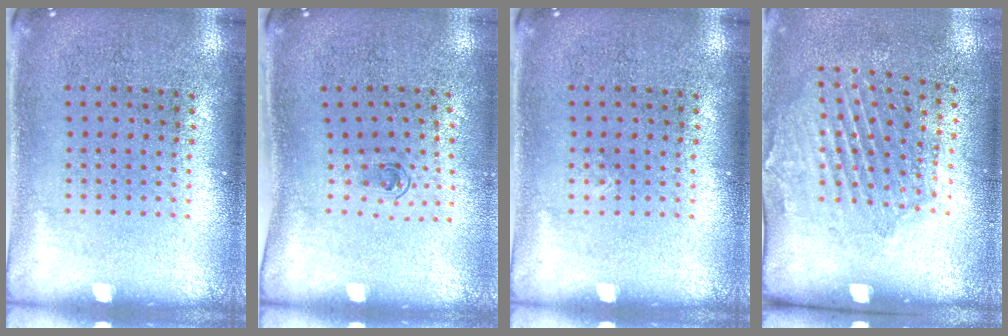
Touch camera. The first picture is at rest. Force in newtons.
{"total": 0.6, "press": 0.4, "slide": 0.5}
{"total": 0.0}
{"total": 1.9, "press": 1.3, "slide": 1.4}